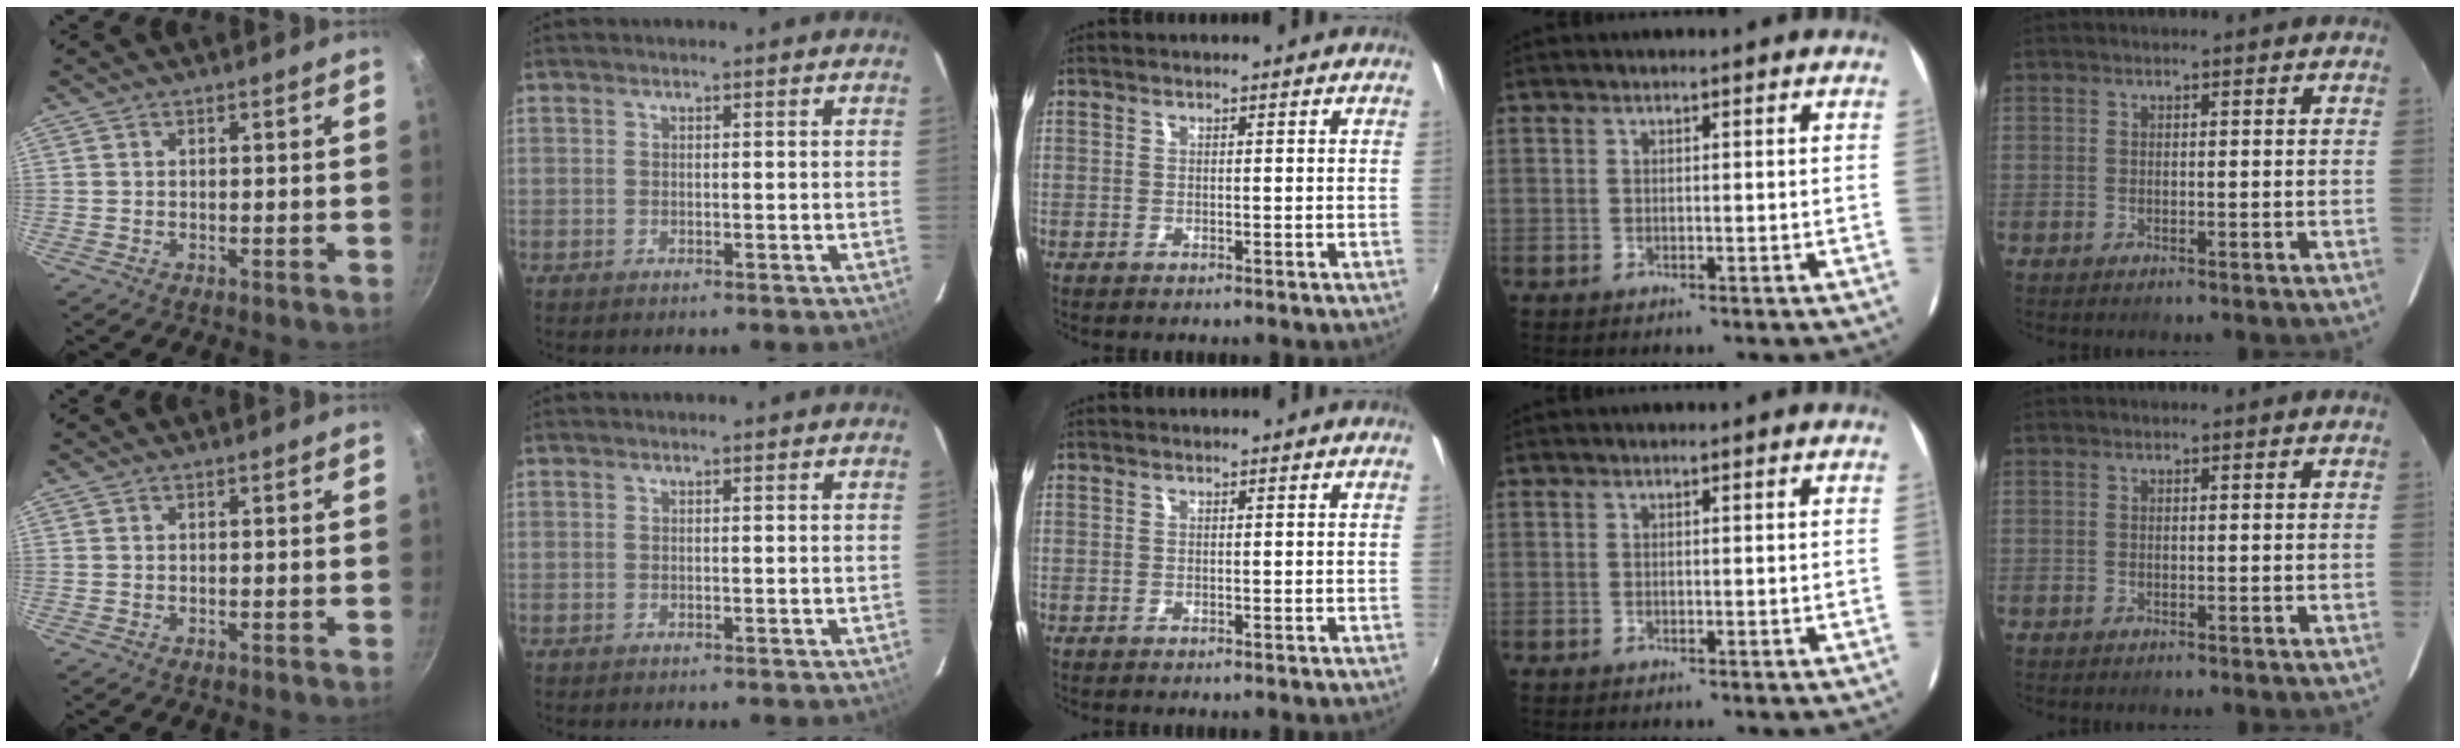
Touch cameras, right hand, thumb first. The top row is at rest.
{}